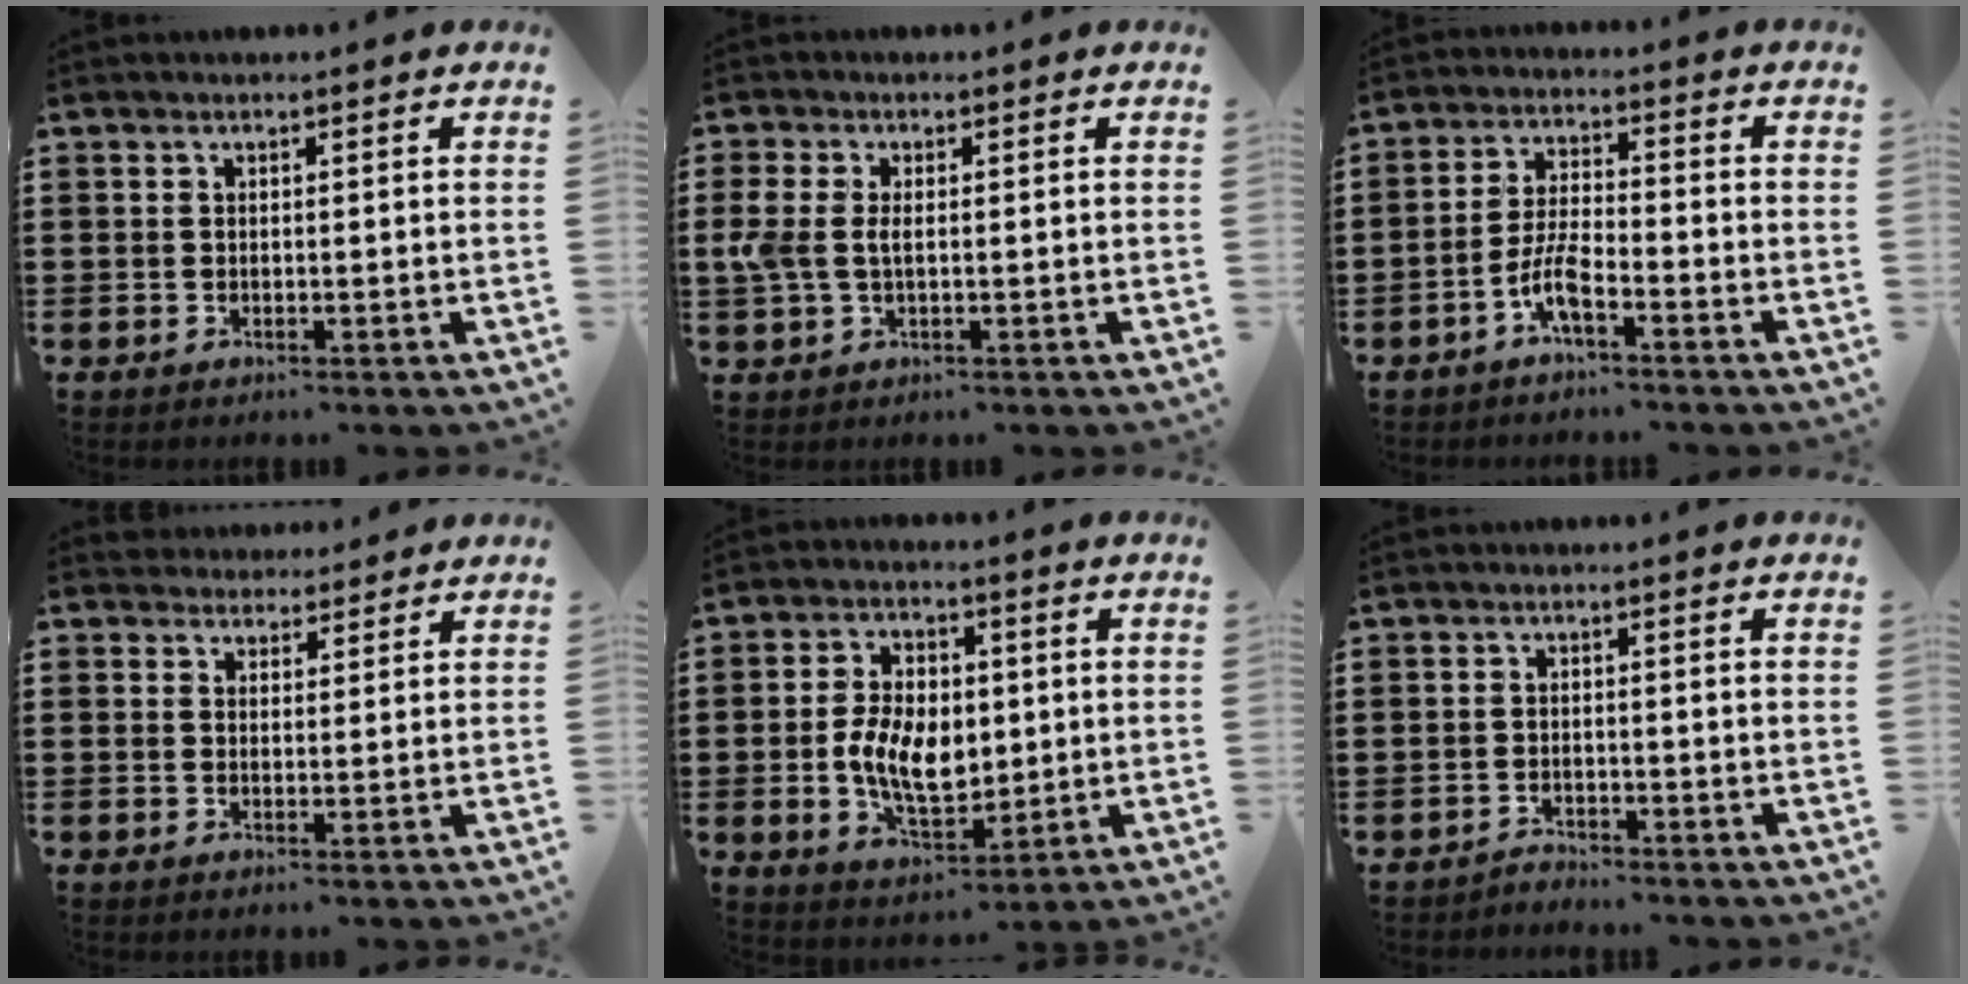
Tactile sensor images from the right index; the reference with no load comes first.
{"total": 3.4, "force": [0.1, 1.8, 2.9], "torque": [-0.080, -0.003, -0.007]}
{"total": 5.7, "force": [-3.4, 1.3, 4.4], "torque": [-0.108, -0.005, -0.069]}
{"total": 2.3, "force": [2.1, 0.9, -0.3], "torque": [-0.002, 0.002, 0.043]}
{"total": 8.7, "force": [-0.3, 5.3, 6.9], "torque": [-0.142, 0.007, -0.008]}
{"total": 1.6, "force": [-1.6, -0.1, -0.1], "torque": [-0.004, 0.001, -0.033]}